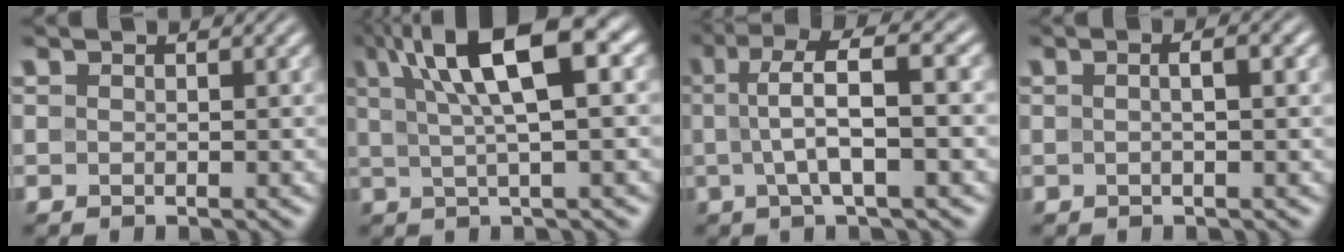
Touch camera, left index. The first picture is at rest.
{"total": 9.4, "force": [3.2, 2.8, 8.4], "torque": [-0.132, 0.015, 0.051]}
{"total": 6.1, "force": [0.7, 1.4, 5.9], "torque": [-0.098, 0.016, 0.006]}
{"total": 2.6, "force": [0.5, 0.9, 2.4], "torque": [-0.023, 0.000, -0.008]}